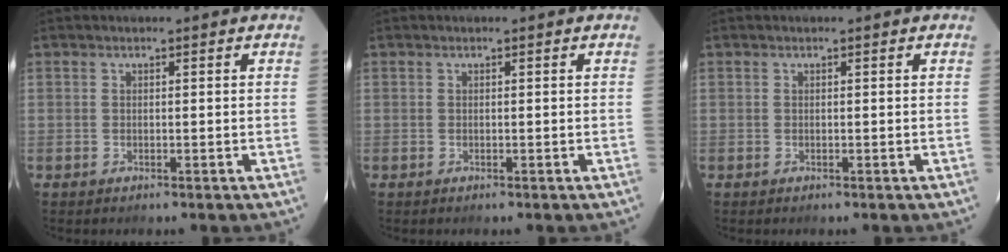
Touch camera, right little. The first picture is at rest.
{"total": 0.0}
{"total": 0.0}